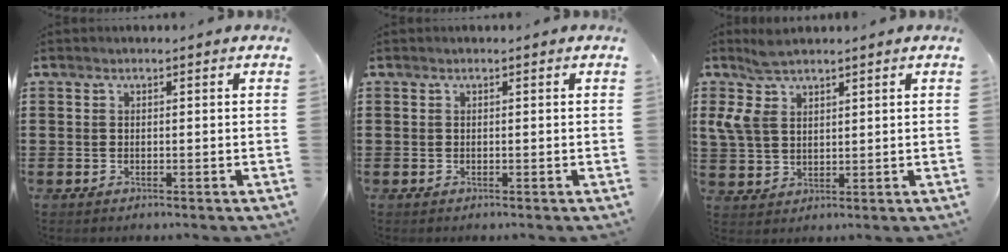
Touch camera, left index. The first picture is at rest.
{"total": 0.0}
{"total": 5.8, "force": [3.8, 3.1, 3.2], "torque": [-0.083, 0.000, 0.071]}